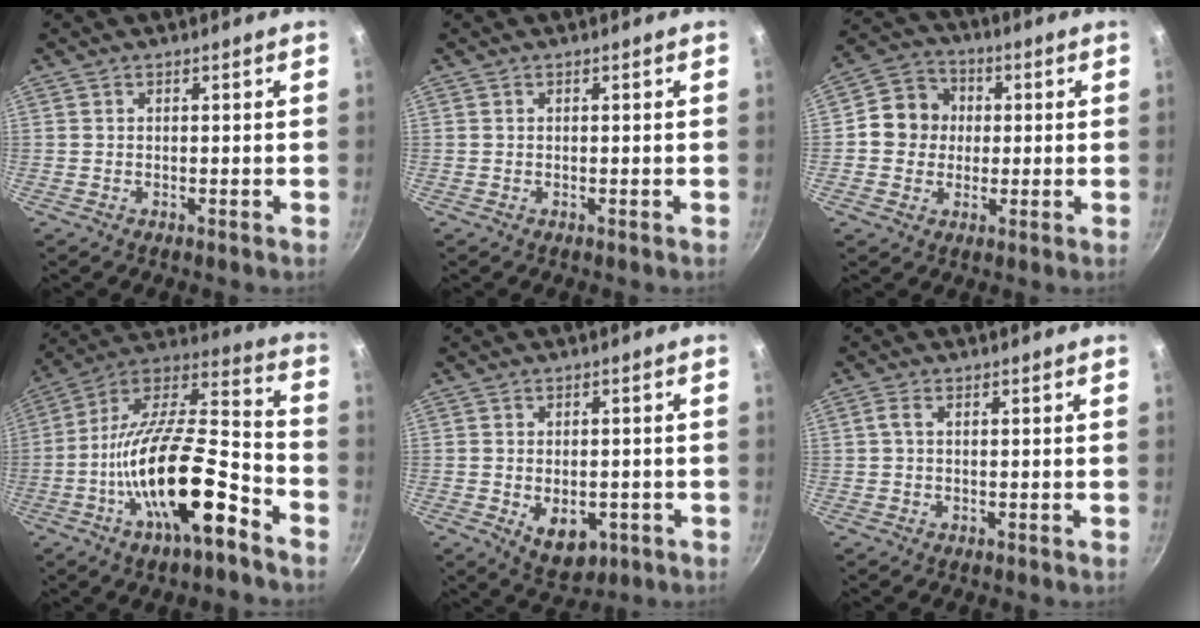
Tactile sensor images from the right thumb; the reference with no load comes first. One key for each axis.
{"total": 0.0}
{"total": 9.1, "fx": 0.5, "fy": 8.4, "fz": 3.6, "tx": -0.024, "ty": 0.016, "tz": -0.011}
{"total": 23.6, "fx": -10.1, "fy": 8.0, "fz": 19.8, "tx": -0.322, "ty": 0.054, "tz": -0.188}
{"total": 7.6, "fx": -2.1, "fy": 4.9, "fz": 5.4, "tx": -0.059, "ty": -0.001, "tz": -0.016}
{"total": 1.7, "fx": 0.2, "fy": 0.7, "fz": 1.5, "tx": -0.037, "ty": 0.006, "tz": 0.003}